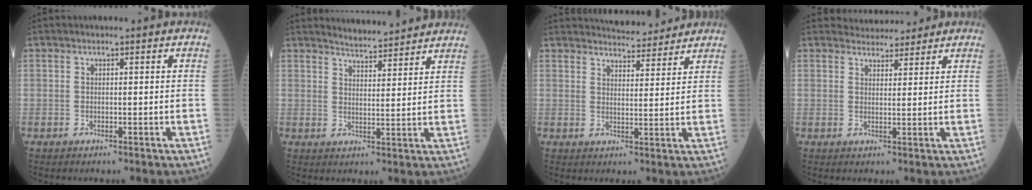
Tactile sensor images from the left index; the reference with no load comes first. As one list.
[{"total": 6.7, "force": [6.5, 0.5, 1.4], "torque": [-0.030, 0.010, 0.090]}, {"total": 7.9, "force": [7.7, 1.3, 1.6], "torque": [-0.023, 0.006, 0.101]}, {"total": 4.3, "force": [4.1, 1.3, 0.3], "torque": [-0.002, 0.014, 0.057]}]